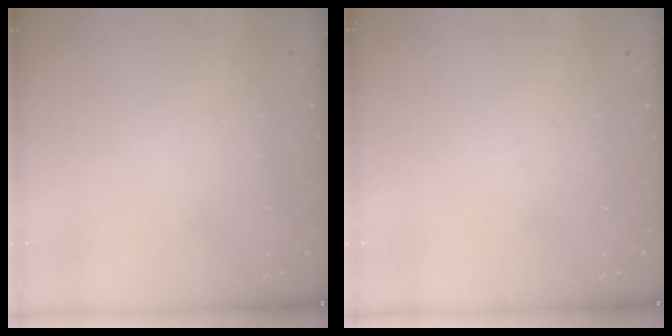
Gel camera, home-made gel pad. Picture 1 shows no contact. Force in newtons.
{"total": 0.0}